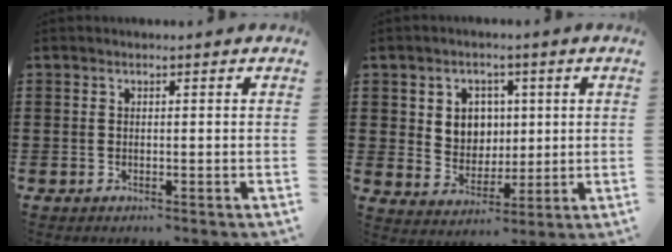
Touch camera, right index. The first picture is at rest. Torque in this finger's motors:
{"motor_torque": [0.83, 0.64, 0.43, 0.05]}